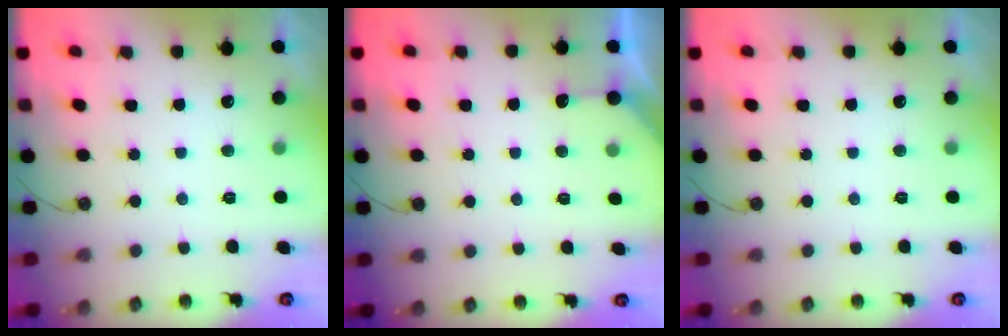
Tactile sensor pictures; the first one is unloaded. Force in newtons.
{"total": 3.6, "press": 3.6, "slide": 0.4}
{"total": 0.0}